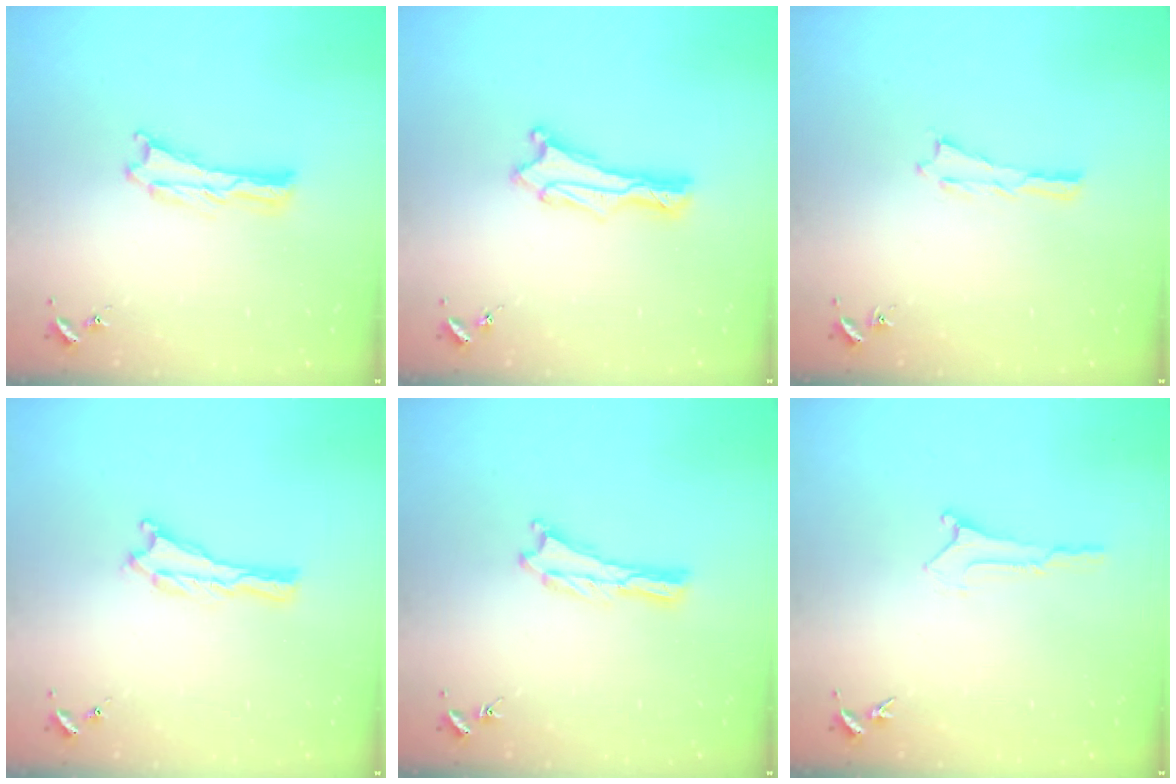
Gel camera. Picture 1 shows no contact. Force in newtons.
{"total": 1.3, "press": 1.3, "slide": 0.1}
{"total": 0.0}
{"total": 0.0}
{"total": 0.0}
{"total": 0.0}